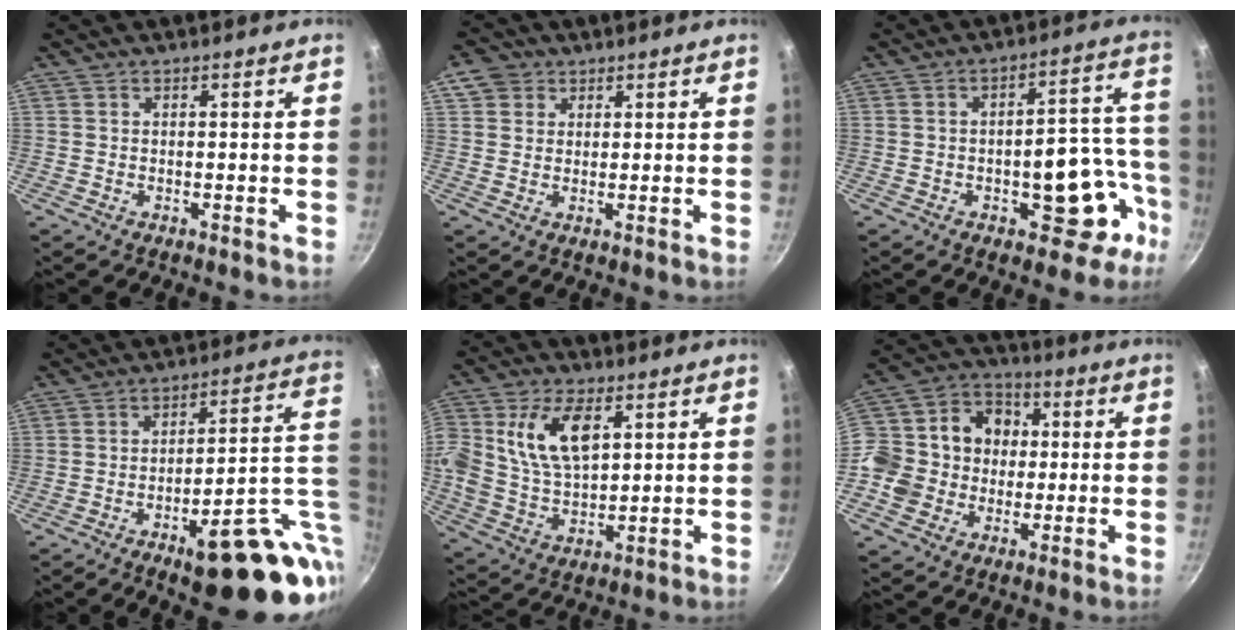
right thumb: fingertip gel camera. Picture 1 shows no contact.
{"total": 4.3, "force": [2.0, 3.6, 1.2], "torque": [0.004, 0.002, 0.031]}
{"total": 14.0, "force": [-5.4, 7.4, 10.6], "torque": [-0.066, 0.061, -0.063]}
{"total": 23.2, "force": [-7.7, 8.1, 20.3], "torque": [-0.207, 0.021, -0.099]}
{"total": 13.7, "force": [4.2, 8.2, 10.1], "torque": [-0.177, -0.009, 0.079]}
{"total": 17.6, "force": [-0.1, 15.5, 8.3], "torque": [-0.132, 0.041, -0.012]}